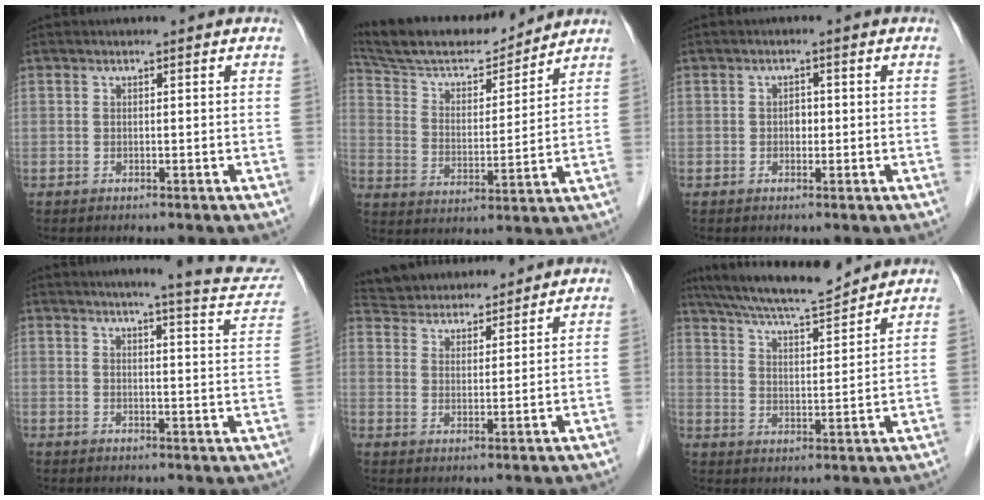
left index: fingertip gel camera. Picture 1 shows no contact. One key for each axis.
{"total": 15.8, "fx": 14.8, "fy": 2.7, "fz": 5.0, "tx": -0.091, "ty": 0.006, "tz": 0.252}
{"total": 1.4, "fx": -0.4, "fy": 1.0, "fz": 0.9, "tx": -0.011, "ty": 0.000, "tz": -0.007}
{"total": 10.2, "fx": 8.7, "fy": 0.9, "fz": 5.2, "tx": -0.054, "ty": -0.010, "tz": 0.078}
{"total": 11.1, "fx": 10.5, "fy": 2.9, "fz": 2.3, "tx": -0.039, "ty": 0.027, "tz": 0.172}
{"total": 13.0, "fx": 11.7, "fy": 1.0, "fz": 5.5, "tx": -0.100, "ty": 0.004, "tz": 0.190}